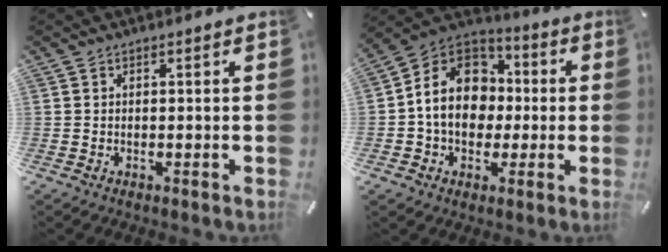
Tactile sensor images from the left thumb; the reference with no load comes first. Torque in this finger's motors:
{"motor_torque": [1.93, 3.08, 1.59, -0.15, 0.19]}